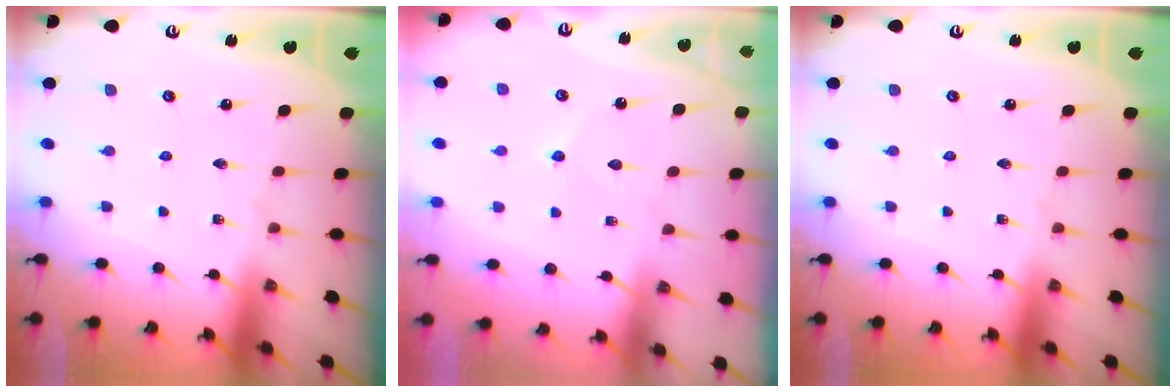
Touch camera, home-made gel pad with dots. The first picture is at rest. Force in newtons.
{"total": 3.3, "press": 3.3, "slide": 0.4}
{"total": 0.0}